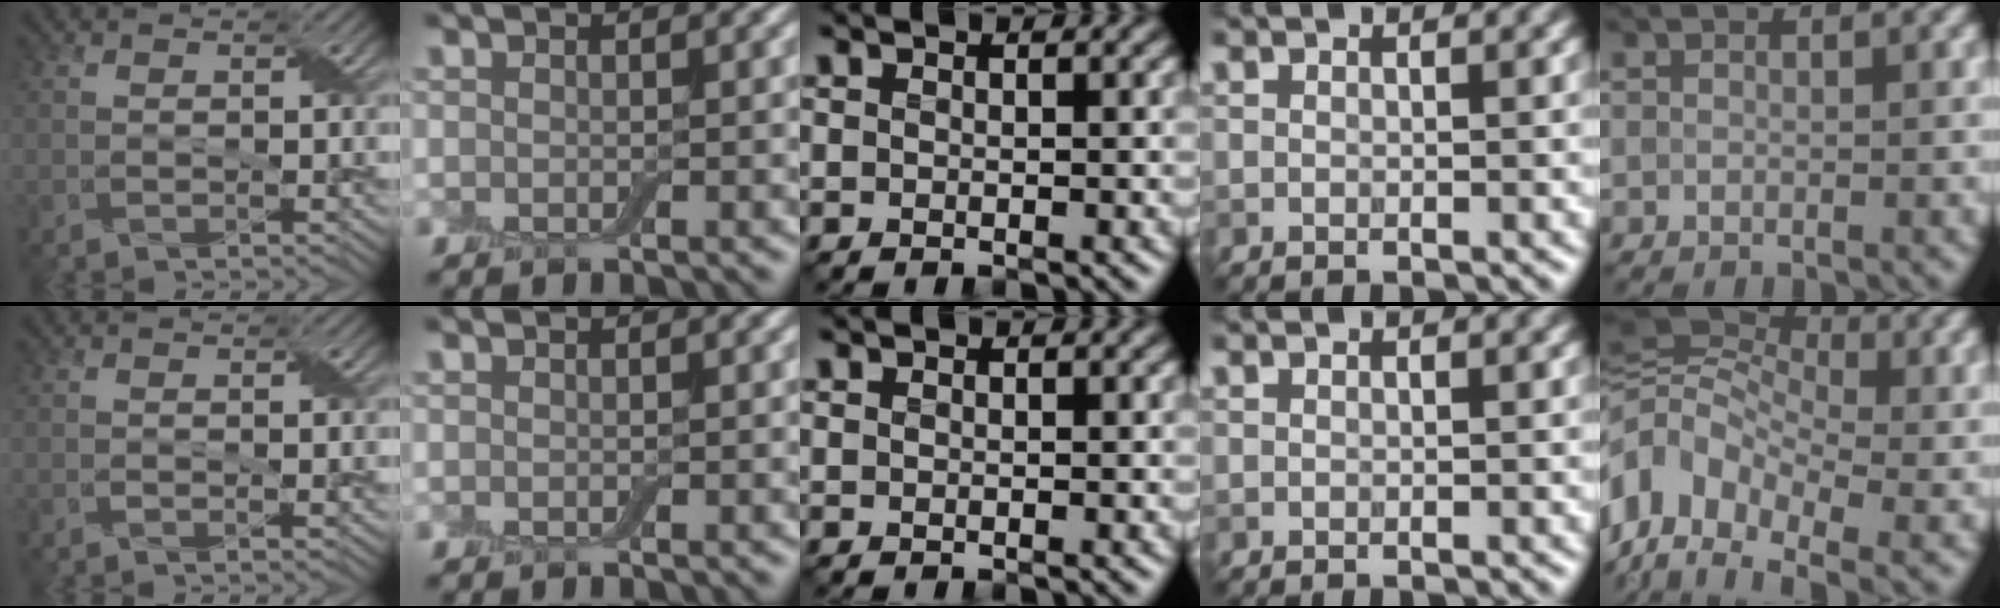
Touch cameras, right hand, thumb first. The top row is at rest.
{"thumb": {"total": 0.6, "force": [0.1, 0.1, 0.6], "torque": [-0.009, -0.002, -0.001]}, "little": {"total": 12.2, "force": [-2.9, 8.7, 7.9], "torque": [-0.174, 0.013, -0.048]}}